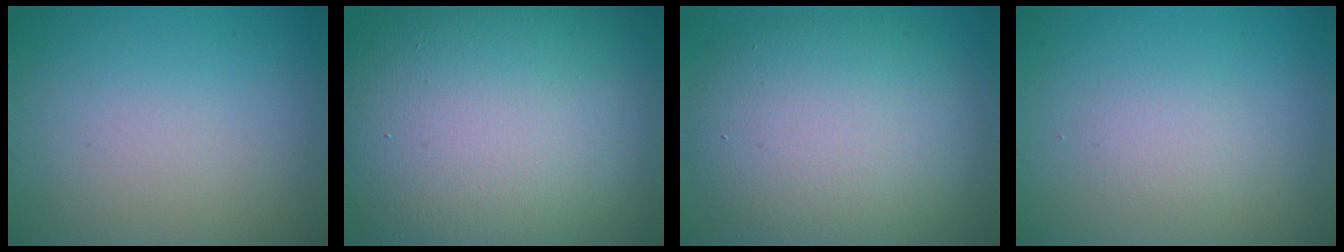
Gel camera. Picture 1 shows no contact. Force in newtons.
{"total": 17.7, "press": 17.7, "slide": 0.9}
{"total": 10.7, "press": 10.7, "slide": 0.4}
{"total": 1.3, "press": 1.3, "slide": 0.1}